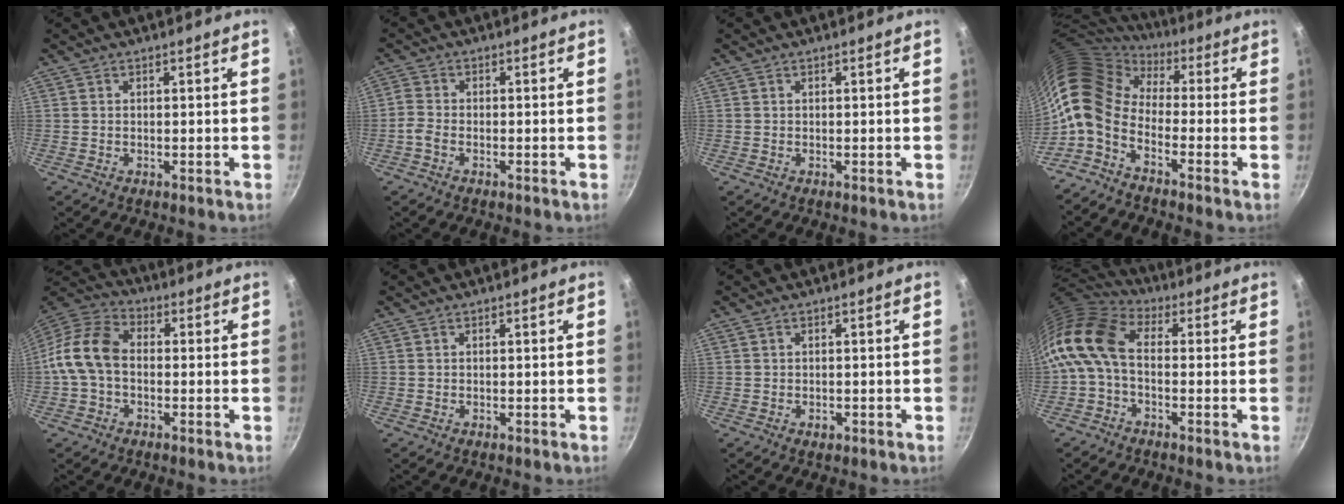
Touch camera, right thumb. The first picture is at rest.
{"total": 2.5, "force": [-1.6, 1.3, 1.5], "torque": [-0.044, 0.012, -0.041]}
{"total": 0.0}
{"total": 12.8, "force": [-1.5, 8.2, 9.8], "torque": [-0.172, 0.018, -0.047]}
{"total": 11.7, "force": [-0.9, 8.1, 8.4], "torque": [-0.150, 0.037, -0.037]}
{"total": 0.0}
{"total": 1.1, "force": [-0.4, 0.8, 0.7], "torque": [-0.006, 0.001, -0.007]}
{"total": 12.1, "force": [-1.3, 7.5, 9.4], "torque": [-0.187, 0.030, -0.046]}